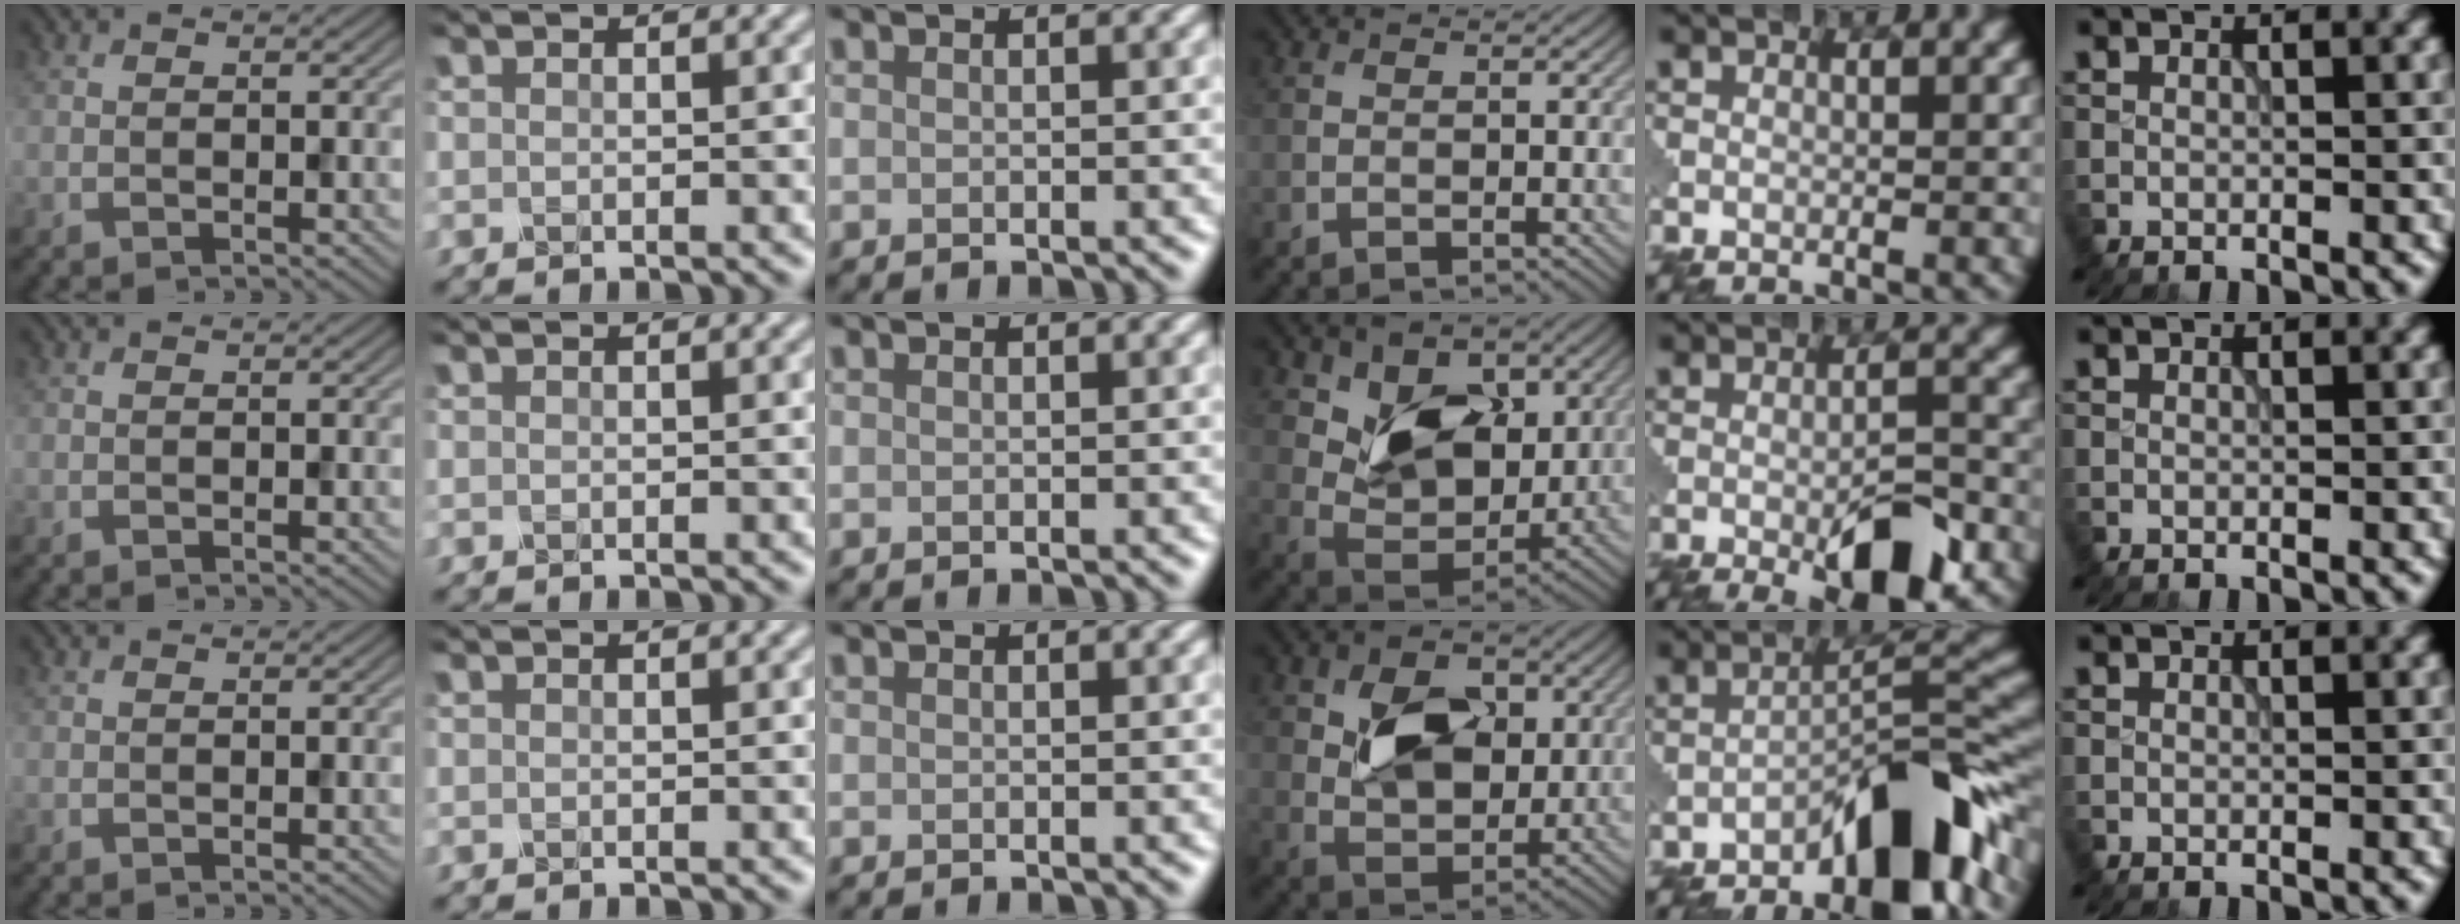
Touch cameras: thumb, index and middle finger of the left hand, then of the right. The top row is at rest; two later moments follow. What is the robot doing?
{"motion": "insert", "object": "pin"}